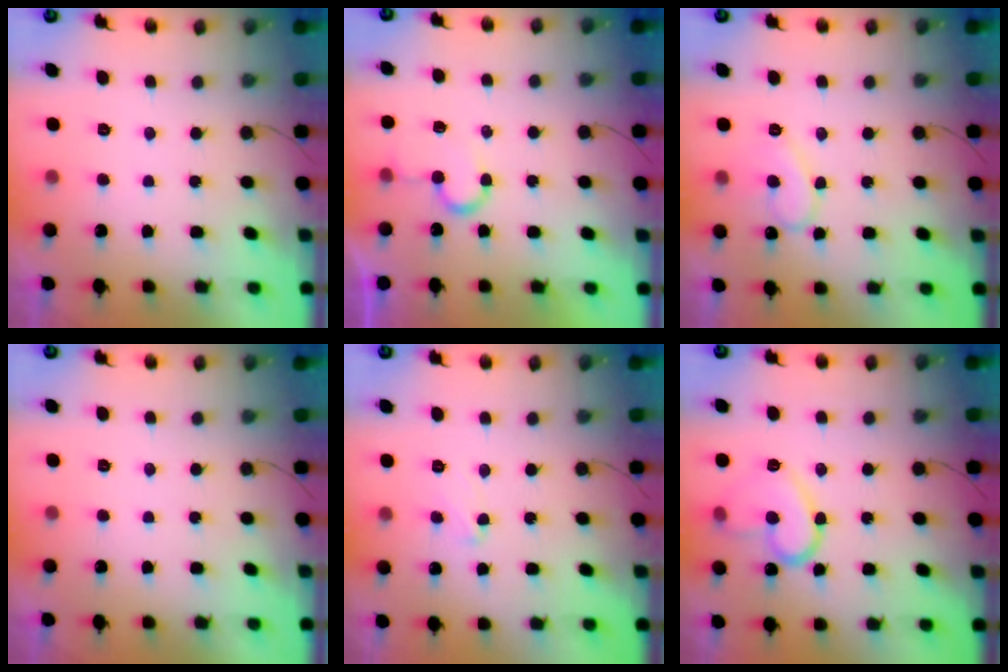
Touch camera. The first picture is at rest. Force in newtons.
{"total": 7.6, "press": 7.6, "slide": 0.6}
{"total": 9.3, "press": 9.3, "slide": 0.8}
{"total": 0.0}
{"total": 5.9, "press": 5.9, "slide": 0.4}
{"total": 13.7, "press": 13.6, "slide": 1.4}